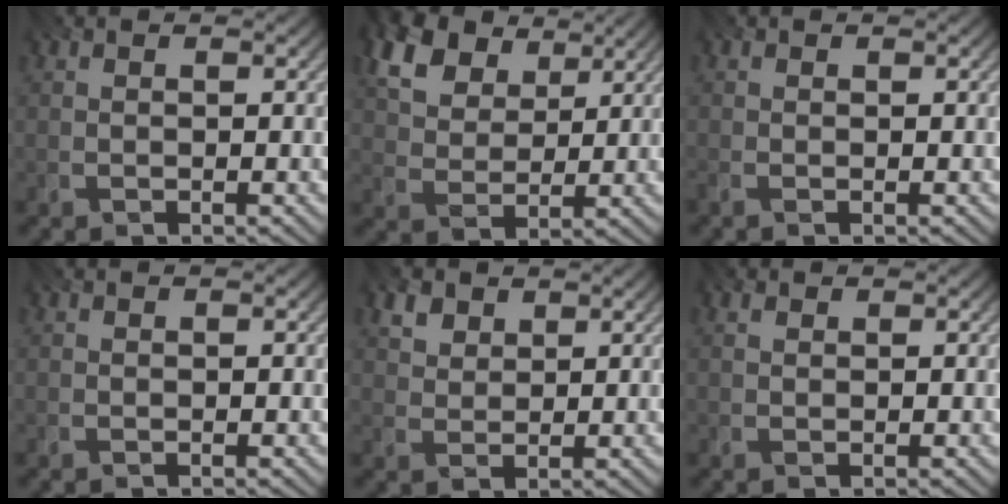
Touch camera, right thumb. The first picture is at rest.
{"total": 10.2, "force": [5.7, 6.2, 5.8], "torque": [-0.154, 0.006, 0.093]}
{"total": 0.5, "force": [0.0, 0.3, 0.4], "torque": [-0.010, 0.004, -0.003]}
{"total": 0.0}
{"total": 3.2, "force": [2.0, 2.1, 1.4], "torque": [-0.034, -0.009, 0.046]}
{"total": 1.1, "force": [0.7, 0.7, 0.6], "torque": [-0.015, 0.000, 0.010]}